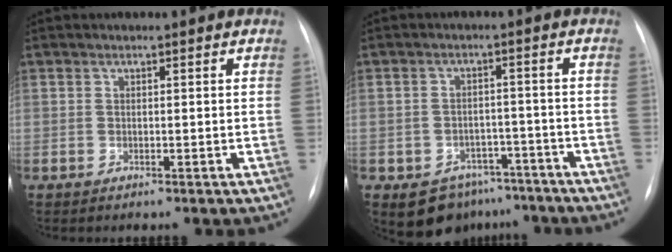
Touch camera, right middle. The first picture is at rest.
{"total": 7.6, "force": [-5.5, 5.1, 1.5], "torque": [-0.007, 0.018, -0.072]}